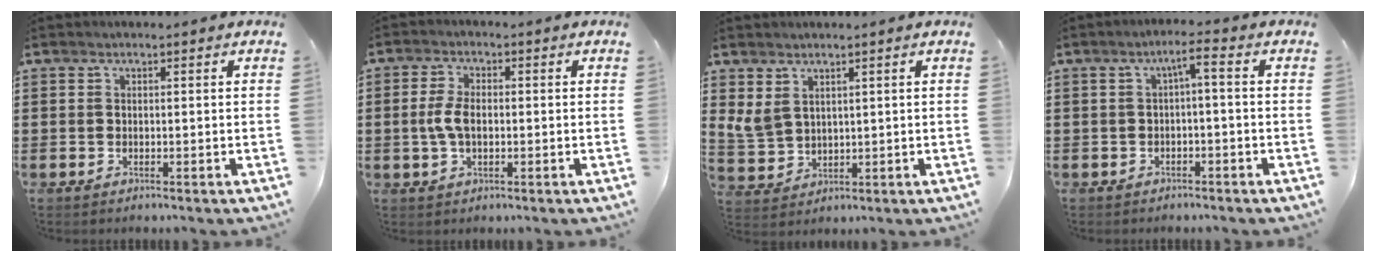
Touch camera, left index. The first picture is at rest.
{"total": 4.6, "force": [-0.1, 2.4, 3.9], "torque": [-0.097, -0.001, -0.008]}
{"total": 3.5, "force": [2.1, 2.2, 1.8], "torque": [-0.058, -0.001, 0.036]}
{"total": 2.7, "force": [-0.9, 0.4, 2.5], "torque": [-0.053, 0.012, -0.024]}